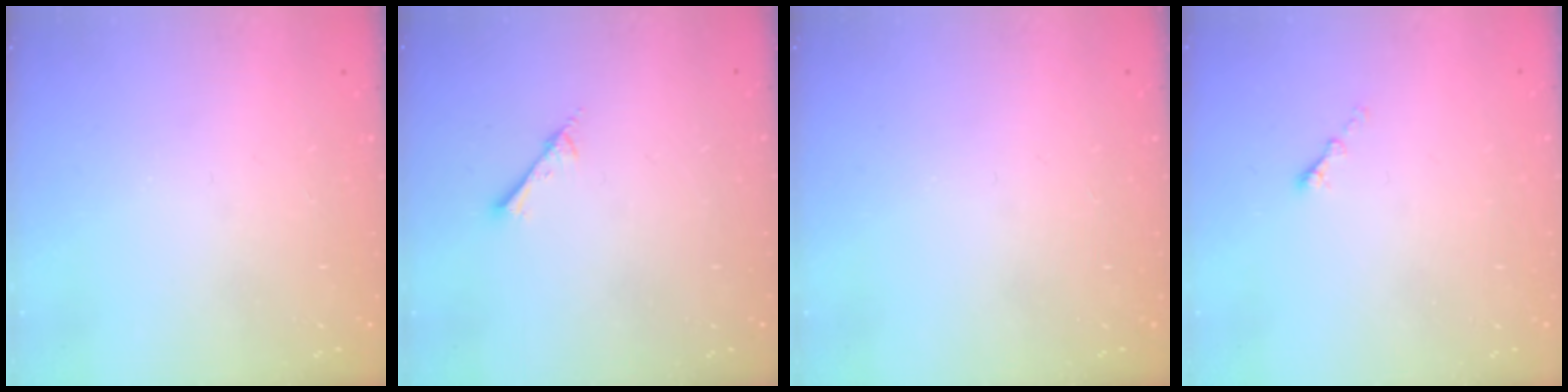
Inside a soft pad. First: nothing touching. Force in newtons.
{"total": 2.6, "press": 2.6, "slide": 0.3}
{"total": 0.0}
{"total": 1.1, "press": 1.0, "slide": 0.5}